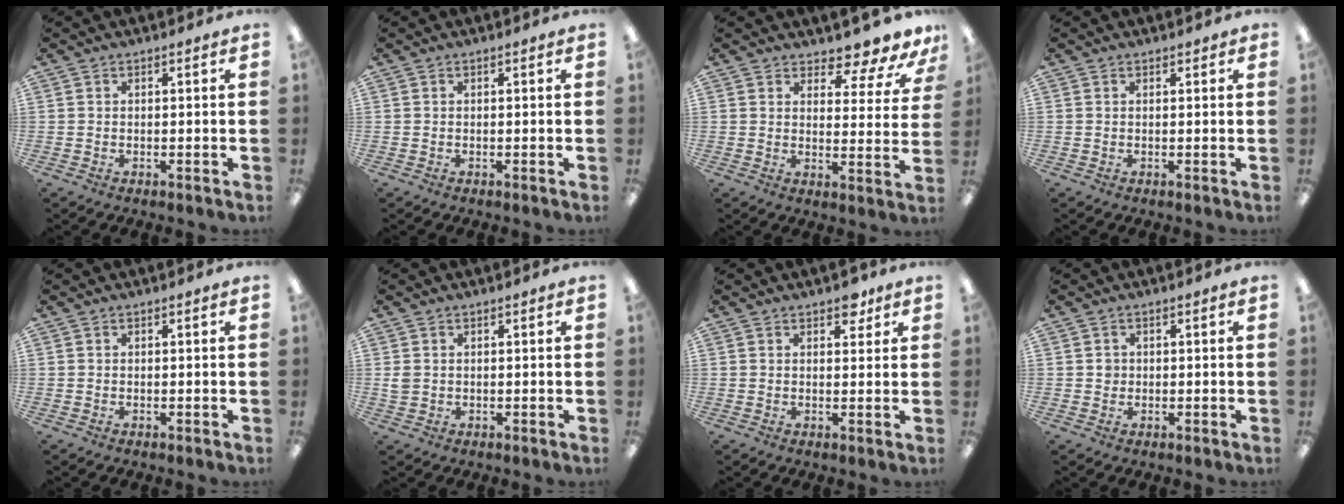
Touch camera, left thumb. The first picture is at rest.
{"total": 0.0}
{"total": 8.3, "force": [7.3, 2.2, 3.3], "torque": [-0.042, -0.057, 0.127]}
{"total": 0.7, "force": [0.4, 0.5, 0.2], "torque": [0.004, 0.000, 0.006]}
{"total": 0.0}
{"total": 2.1, "force": [0.3, 1.8, 0.9], "torque": [-0.018, 0.005, 0.005]}
{"total": 4.1, "force": [2.8, 2.2, 1.9], "torque": [-0.011, -0.009, 0.045]}
{"total": 1.7, "force": [0.2, 1.7, 0.4], "torque": [-0.001, 0.004, -0.002]}